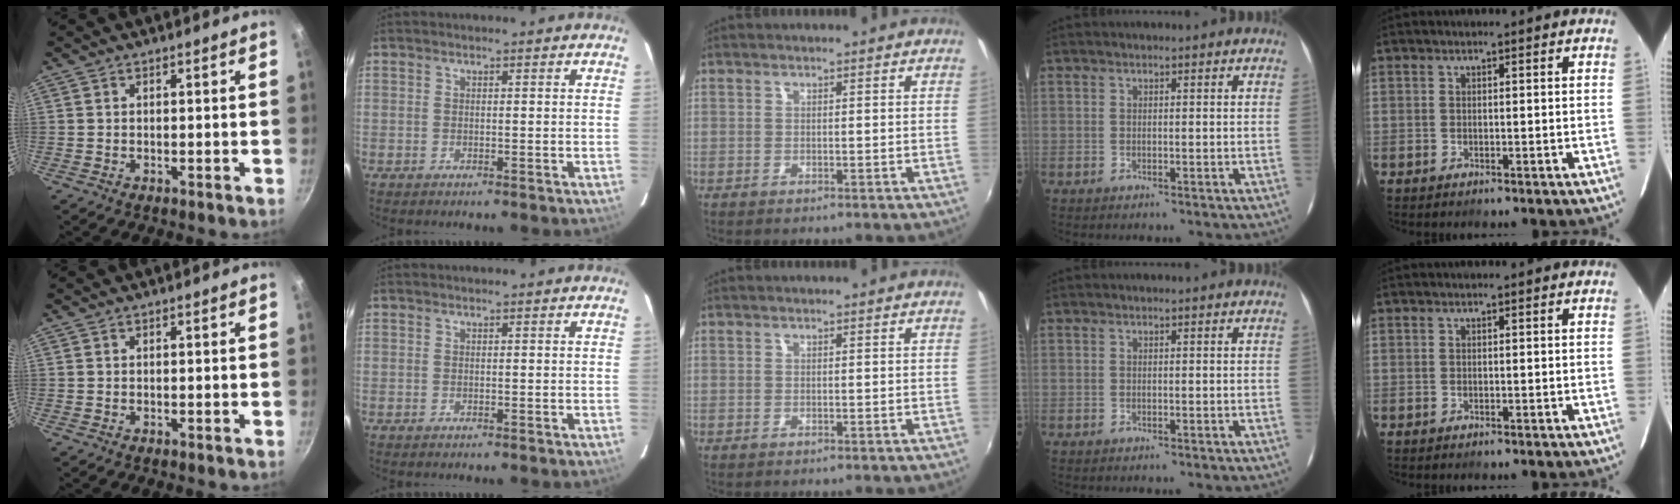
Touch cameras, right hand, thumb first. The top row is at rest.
{}